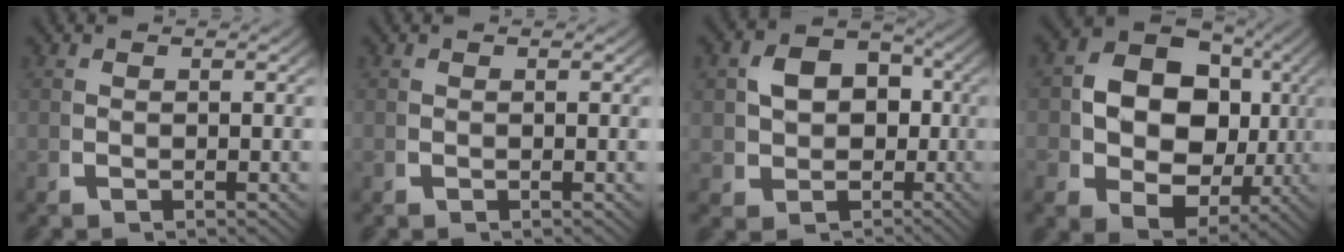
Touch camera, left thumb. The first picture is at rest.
{"total": 0.0}
{"total": 8.6, "force": [-0.1, 7.3, 4.6], "torque": [-0.103, -0.042, 0.021]}
{"total": 12.7, "force": [0.8, 9.5, 8.4], "torque": [-0.176, -0.041, 0.025]}